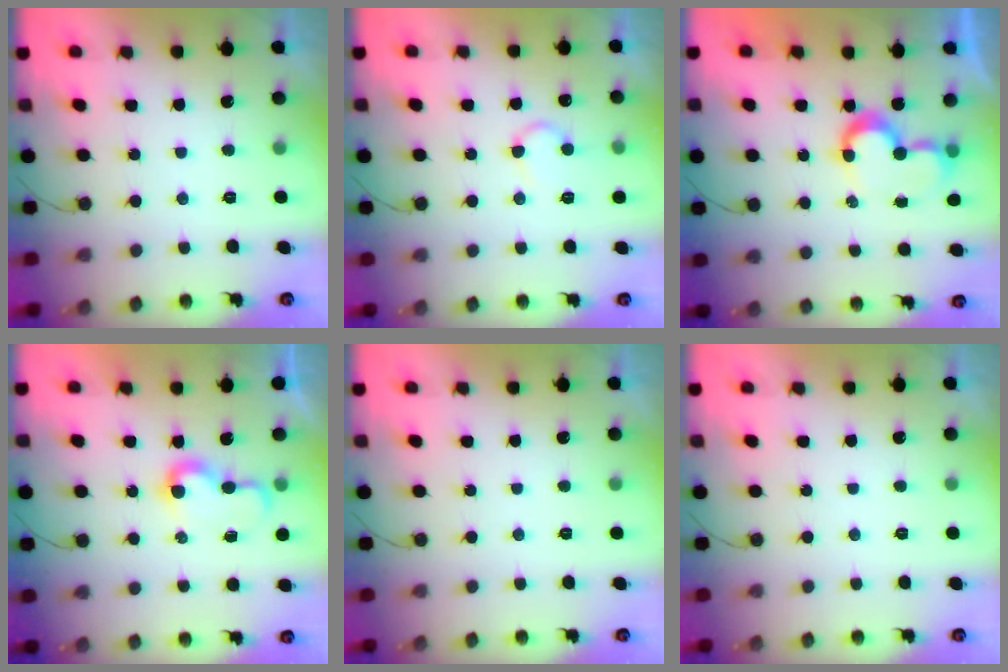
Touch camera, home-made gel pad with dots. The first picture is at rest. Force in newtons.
{"total": 7.8, "press": 7.7, "slide": 0.7}
{"total": 9.7, "press": 9.7, "slide": 0.7}
{"total": 6.4, "press": 6.4, "slide": 0.8}
{"total": 0.0}
{"total": 0.0}